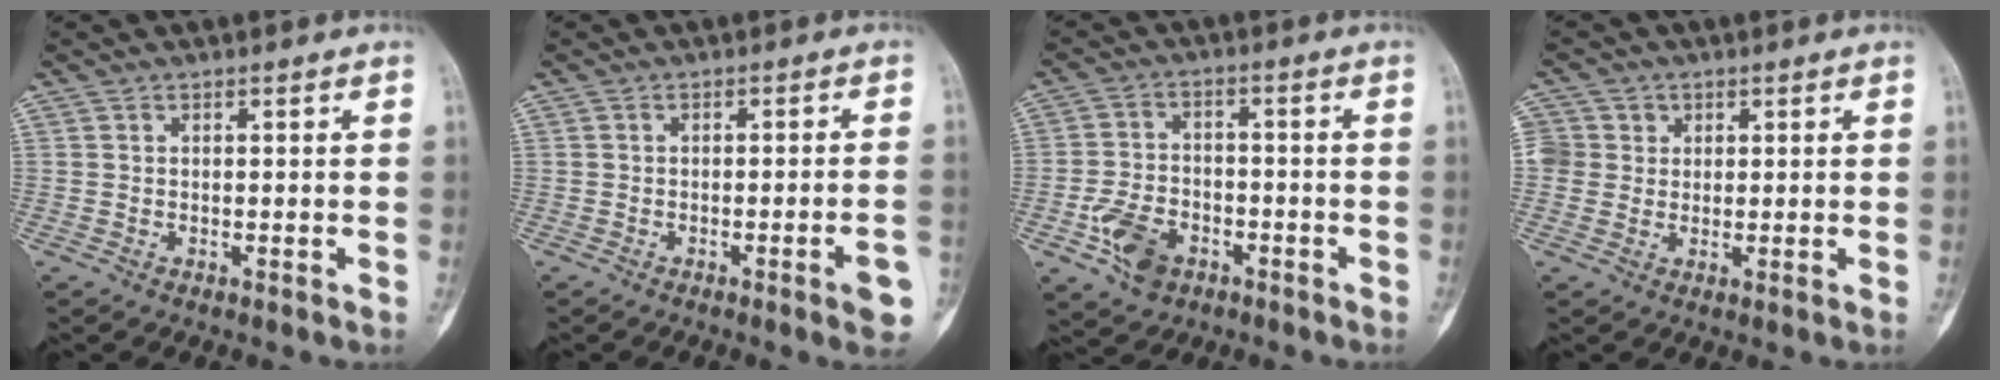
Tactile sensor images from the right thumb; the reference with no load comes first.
{"total": 5.1, "force": [-2.3, 0.4, 4.5], "torque": [-0.058, 0.010, -0.029]}
{"total": 8.5, "force": [-4.0, 5.7, 4.8], "torque": [-0.077, 0.022, -0.068]}
{"total": 4.7, "force": [0.9, 4.6, 0.7], "torque": [0.015, 0.008, 0.015]}